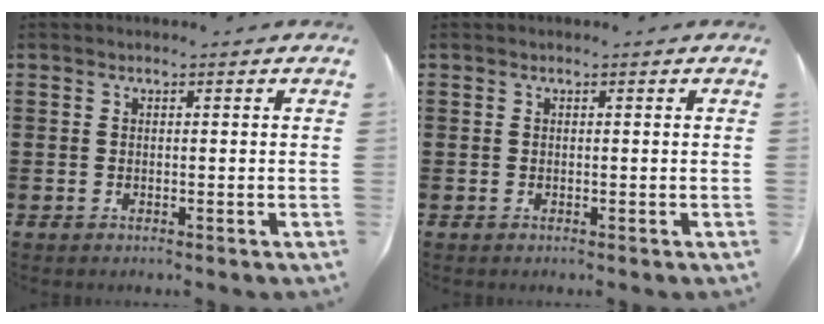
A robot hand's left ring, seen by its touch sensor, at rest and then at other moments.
{"total": 0.0}